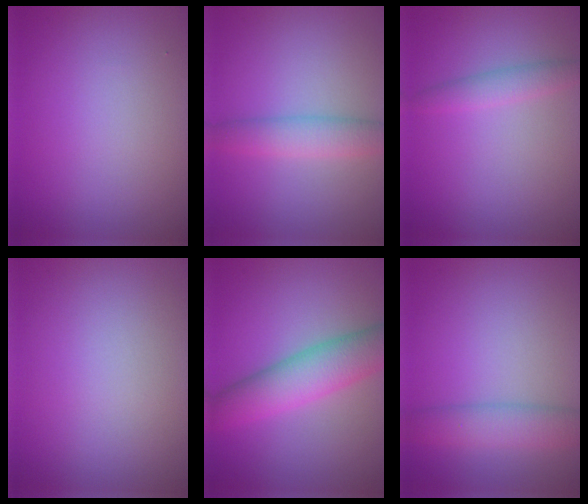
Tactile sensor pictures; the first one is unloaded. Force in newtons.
{"total": 3.0, "press": 3.0, "slide": 0.1}
{"total": 1.9, "press": 1.9, "slide": 0.1}
{"total": 0.0}
{"total": 5.9, "press": 5.8, "slide": 0.3}
{"total": 3.7, "press": 3.6, "slide": 0.4}